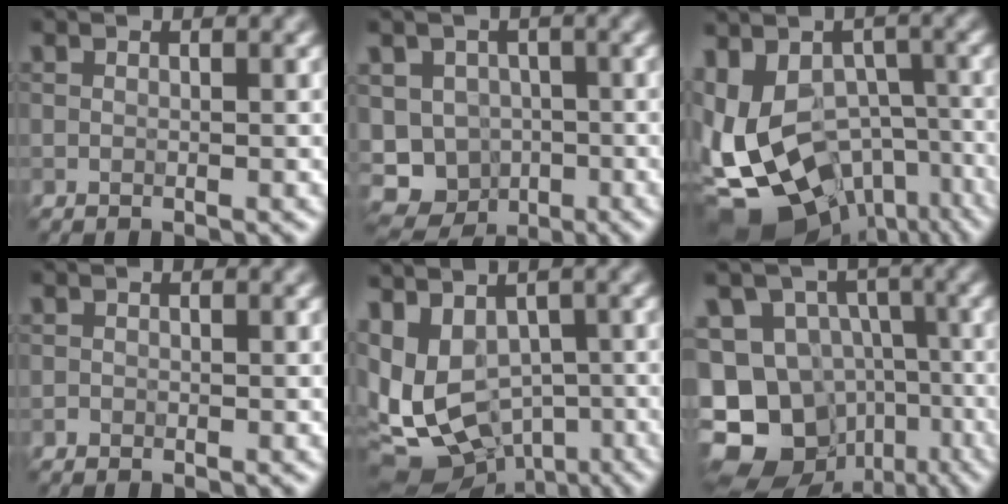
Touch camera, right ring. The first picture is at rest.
{"total": 6.7, "force": [-2.7, 5.8, 1.8], "torque": [-0.024, -0.014, -0.032]}
{"total": 14.0, "force": [-6.6, 9.6, 7.7], "torque": [-0.159, -0.024, -0.052]}
{"total": 0.9, "force": [-0.7, -0.2, -0.5], "torque": [0.004, 0.001, -0.001]}
{"total": 10.4, "force": [-2.2, 8.1, 6.2], "torque": [-0.140, -0.010, 0.019]}
{"total": 15.2, "force": [-6.5, 12.6, 5.6], "torque": [-0.133, -0.014, -0.084]}